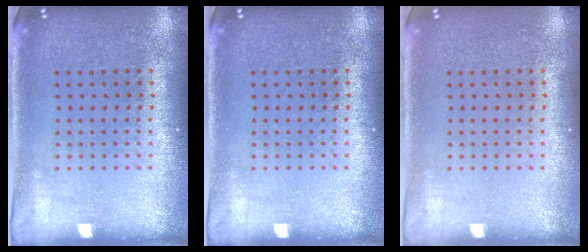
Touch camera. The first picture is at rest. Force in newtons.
{"total": 0.0}
{"total": 0.0}